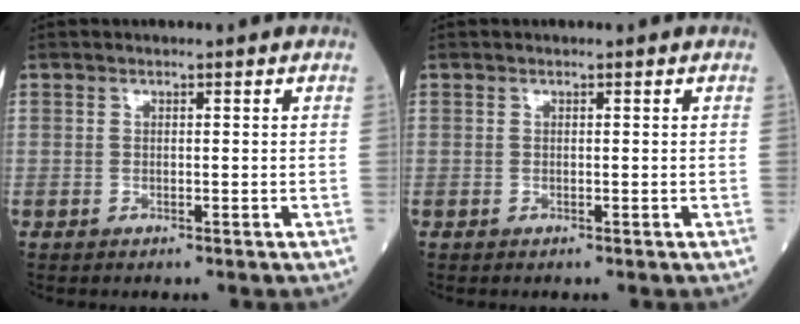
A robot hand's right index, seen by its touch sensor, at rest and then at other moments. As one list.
[{"total": 0.0}]